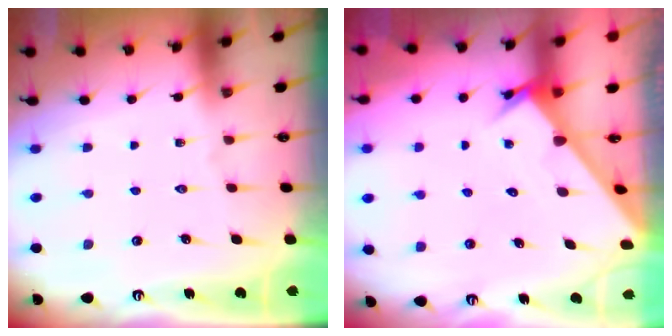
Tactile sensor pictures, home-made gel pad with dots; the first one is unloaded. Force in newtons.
{"total": 2.8, "press": 2.8, "slide": 0.1}